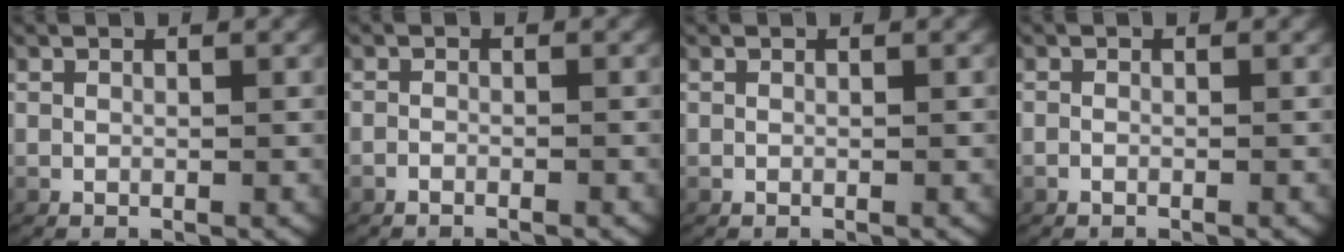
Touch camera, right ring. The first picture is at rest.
{"total": 1.0, "force": [-0.9, 0.1, 0.4], "torque": [-0.011, -0.004, -0.018]}
{"total": 0.0}
{"total": 0.7, "force": [-0.6, 0.1, 0.3], "torque": [-0.008, -0.003, -0.011]}